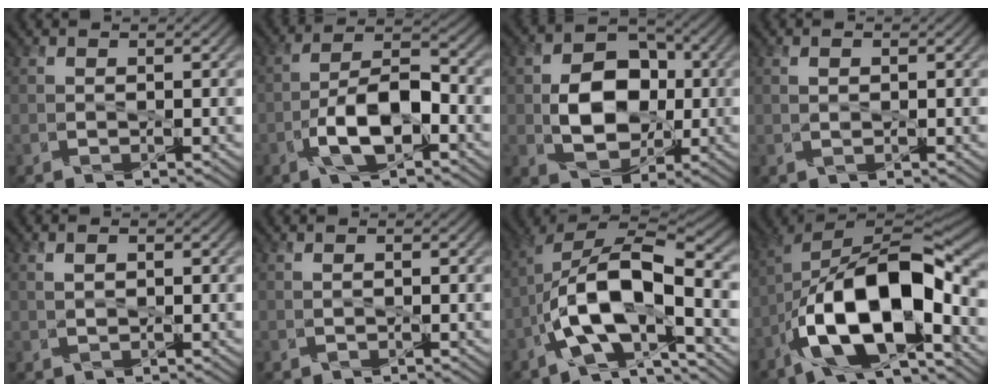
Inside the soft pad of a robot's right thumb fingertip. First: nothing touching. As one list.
[{"total": 8.3, "force": [-3.6, 3.1, 6.8], "torque": [-0.120, 0.016, -0.068]}, {"total": 9.7, "force": [-0.4, 6.9, 6.8], "torque": [-0.122, 0.006, -0.009]}, {"total": 0.9, "force": [0.2, 0.5, 0.8], "torque": [-0.017, 0.004, 0.007]}, {"total": 2.0, "force": [0.7, 1.1, 1.5], "torque": [-0.026, 0.010, 0.005]}, {"total": 0.0}, {"total": 12.5, "force": [-4.8, 4.5, 10.7], "torque": [-0.199, 0.008, -0.090]}, {"total": 16.3, "force": [-6.4, 6.3, 13.5], "torque": [-0.230, -0.002, -0.119]}]